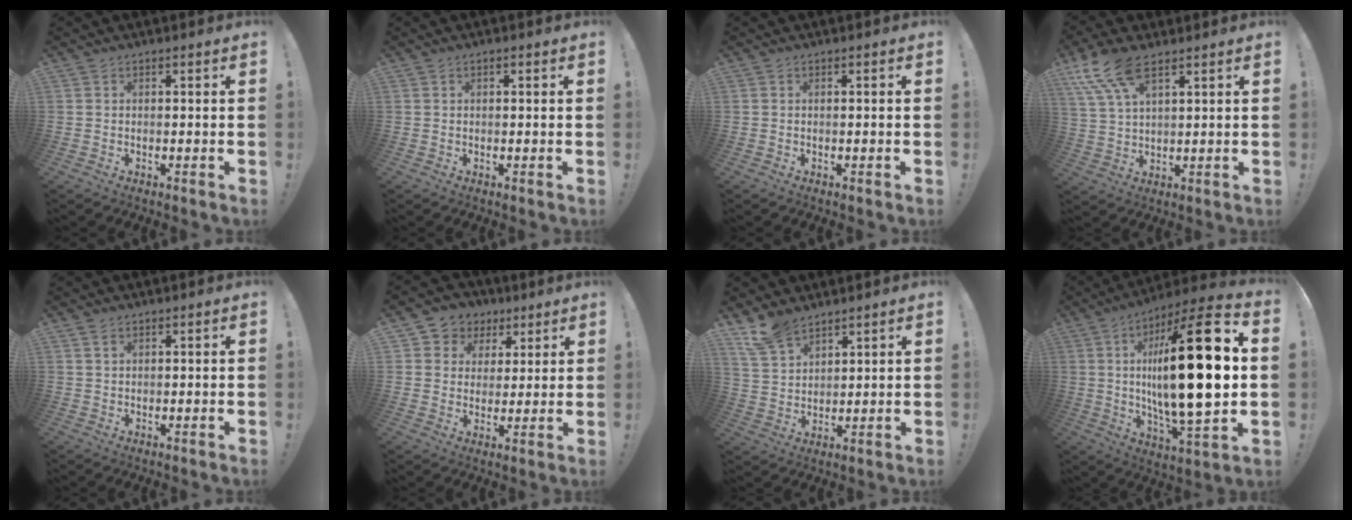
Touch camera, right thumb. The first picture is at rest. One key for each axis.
{"total": 0.0}
{"total": 0.6, "fx": -0.3, "fy": -0.2, "fz": 0.5, "tx": -0.008, "ty": -0.001, "tz": -0.007}
{"total": 10.3, "fx": 6.8, "fy": 3.5, "fz": 7.0, "tx": -0.139, "ty": -0.024, "tz": 0.130}
{"total": 1.7, "fx": 1.0, "fy": 1.0, "fz": 1.0, "tx": -0.016, "ty": 0.001, "tz": 0.017}
{"total": 7.1, "fx": 2.5, "fy": 6.5, "fz": 1.2, "tx": -0.015, "ty": -0.015, "tz": 0.054}
{"total": 9.6, "fx": 7.6, "fy": 4.6, "fz": 3.6, "tx": -0.074, "ty": -0.043, "tz": 0.151}
{"total": 29.8, "fx": 2.1, "fy": 8.2, "fz": 28.5, "tx": -0.495, "ty": -0.012, "tz": 0.019}